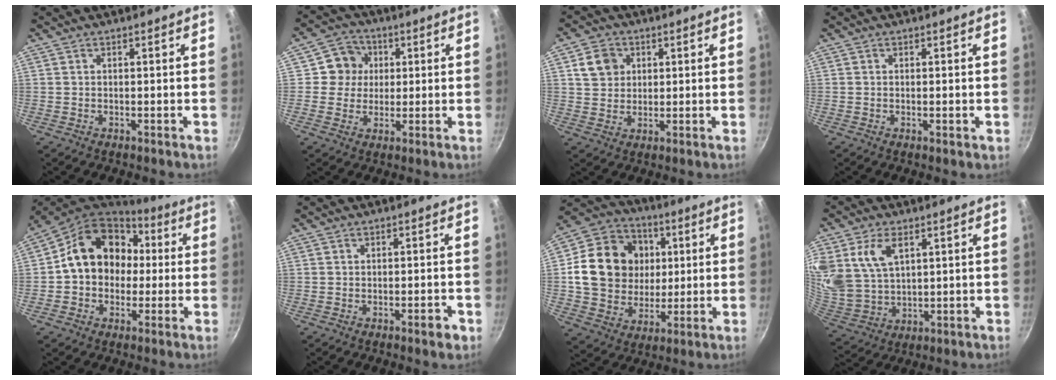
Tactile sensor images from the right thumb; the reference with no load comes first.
{"total": 7.0, "force": [1.3, 6.6, 1.8], "torque": [0.013, 0.008, 0.010]}
{"total": 6.1, "force": [2.0, 5.2, 2.5], "torque": [-0.018, 0.003, 0.035]}
{"total": 1.1, "force": [-0.1, 0.3, 1.0], "torque": [-0.017, 0.000, -0.004]}
{"total": 16.4, "force": [1.5, 13.4, 9.3], "torque": [-0.116, 0.041, 0.015]}
{"total": 2.6, "force": [-1.3, 0.9, 2.1], "torque": [-0.022, 0.012, -0.014]}
{"total": 19.7, "force": [2.8, 16.7, 10.1], "torque": [-0.164, 0.016, 0.050]}
{"total": 13.1, "force": [5.4, 8.6, 8.3], "torque": [-0.155, -0.025, 0.118]}